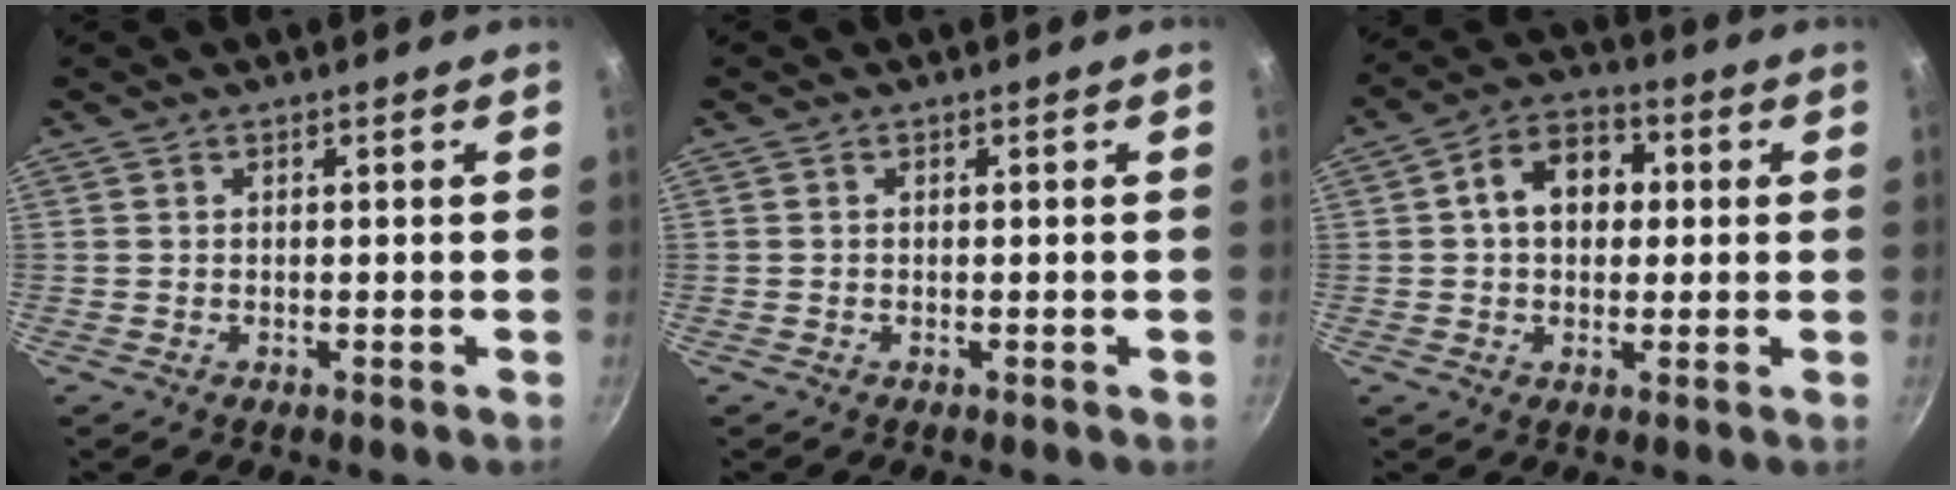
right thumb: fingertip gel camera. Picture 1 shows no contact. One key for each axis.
{"total": 0.0}
{"total": 9.9, "fx": 1.5, "fy": 7.3, "fz": 6.6, "tx": -0.067, "ty": 0.021, "tz": 0.008}